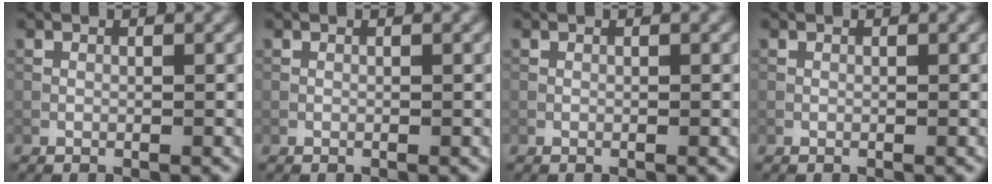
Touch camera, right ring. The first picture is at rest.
{"total": 0.0}
{"total": 0.0}
{"total": 0.0}